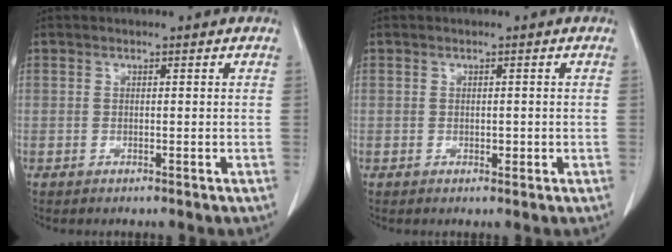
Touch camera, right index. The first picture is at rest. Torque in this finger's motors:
{"motor_torque": [-0.05, 0.09, -0.06, 0.00]}